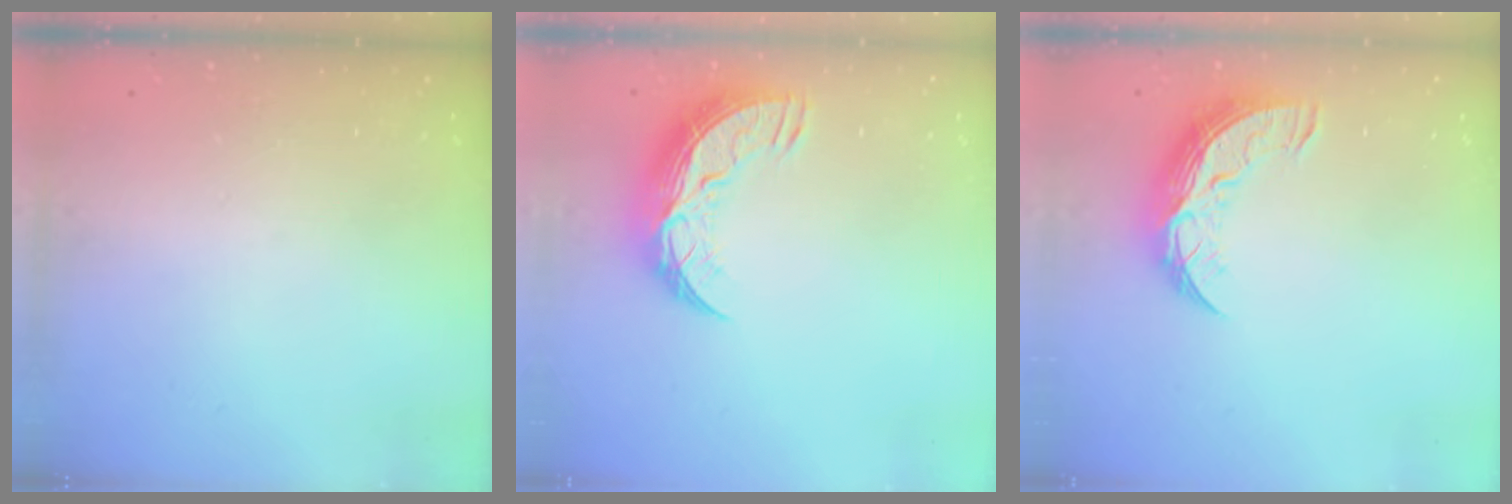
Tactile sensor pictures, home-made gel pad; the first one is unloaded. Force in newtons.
{"total": 11.2, "press": 11.2, "slide": 0.7}
{"total": 10.7, "press": 10.6, "slide": 0.6}